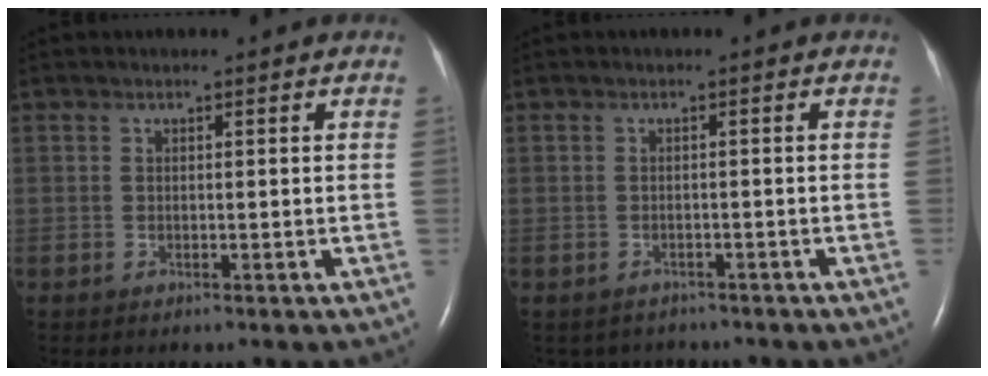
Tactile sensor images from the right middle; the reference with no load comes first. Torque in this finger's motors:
{"motor_torque": [0.03, -0.07, -0.05, 0.00]}